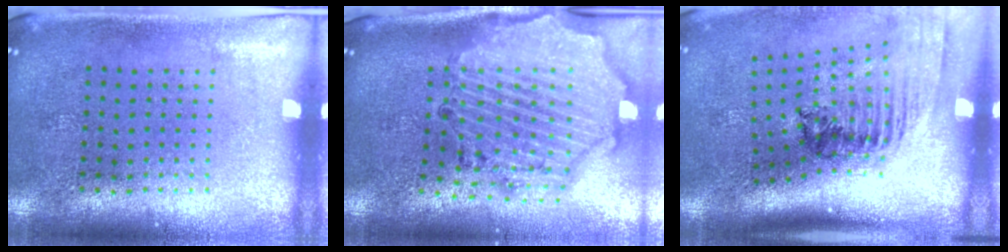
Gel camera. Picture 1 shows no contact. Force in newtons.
{"total": 2.7, "press": 2.4, "slide": 1.1}
{"total": 2.3, "press": 1.6, "slide": 1.6}